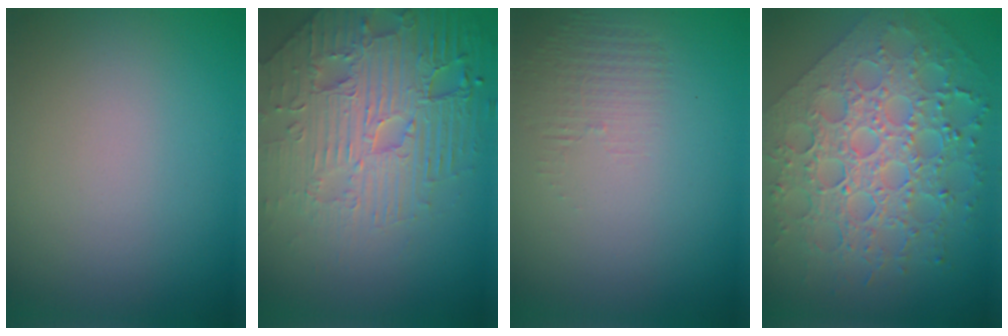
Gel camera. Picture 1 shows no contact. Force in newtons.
{"total": 6.8, "press": 5.6, "slide": 3.7}
{"total": 1.2, "press": 0.1, "slide": 1.2}
{"total": 8.4, "press": 6.1, "slide": 5.7}